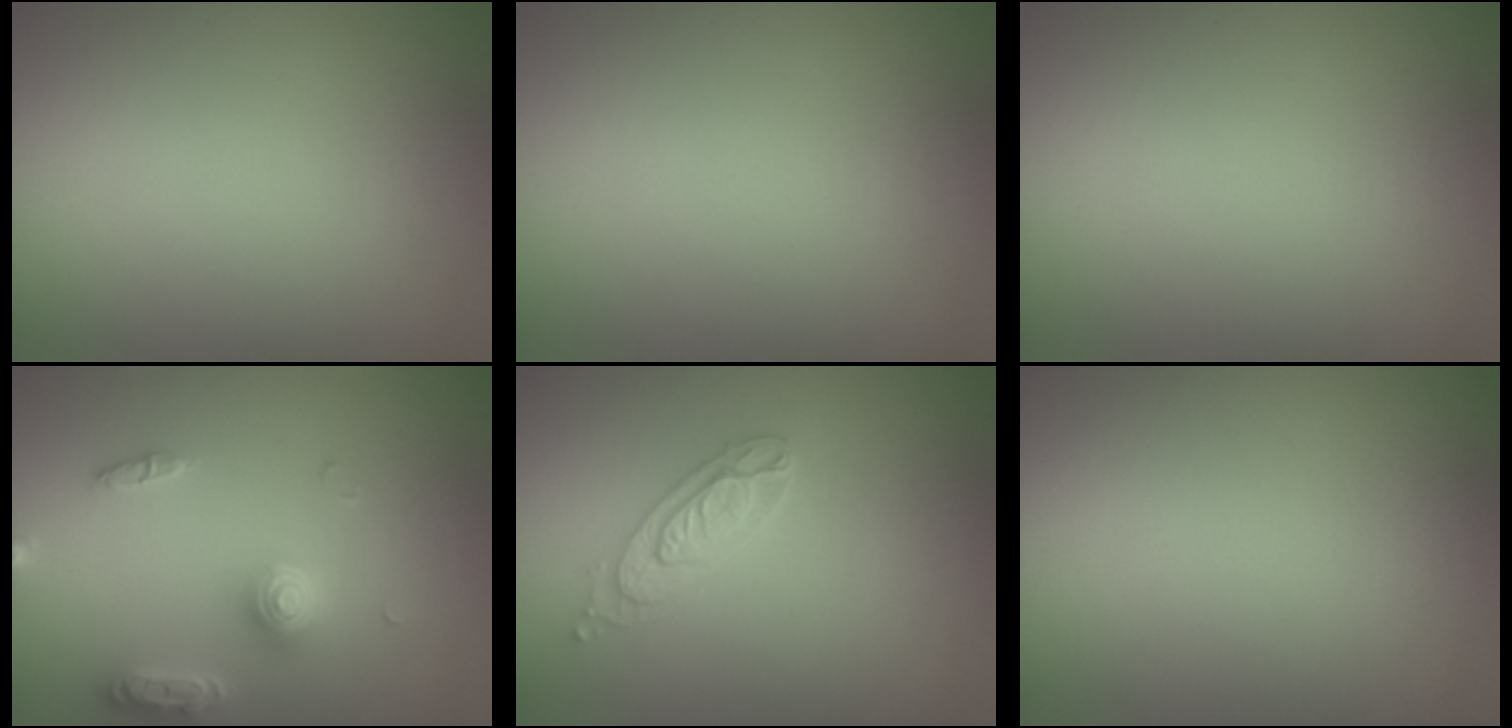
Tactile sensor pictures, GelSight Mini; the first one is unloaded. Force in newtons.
{"total": 0.0}
{"total": 0.0}
{"total": 3.7, "press": 3.6, "slide": 0.4}
{"total": 2.9, "press": 2.5, "slide": 1.5}
{"total": 0.0}